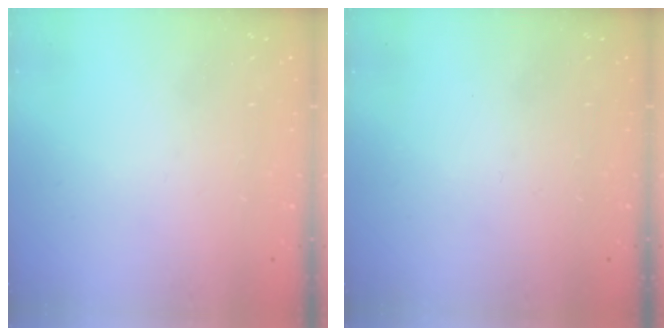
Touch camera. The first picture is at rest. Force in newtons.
{"total": 0.0}